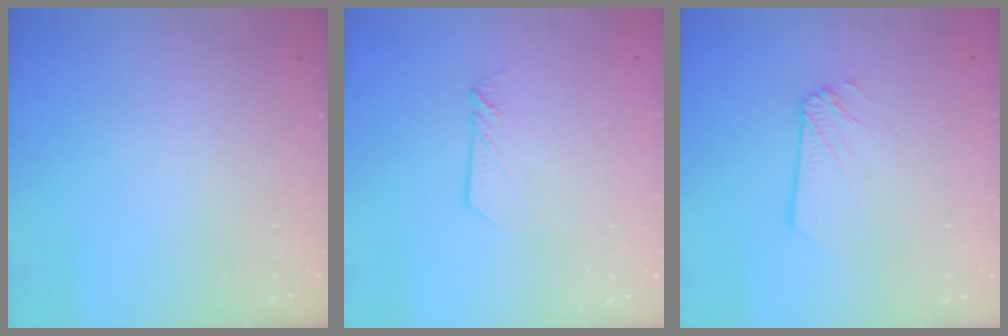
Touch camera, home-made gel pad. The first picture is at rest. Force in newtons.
{"total": 4.5, "press": 4.5, "slide": 0.3}
{"total": 1.2, "press": 1.2, "slide": 0.1}